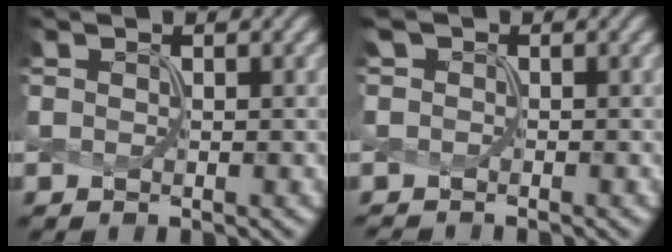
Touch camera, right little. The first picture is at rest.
{"total": 1.1, "force": [-0.3, 0.8, 0.5], "torque": [-0.012, -0.011, -0.008]}